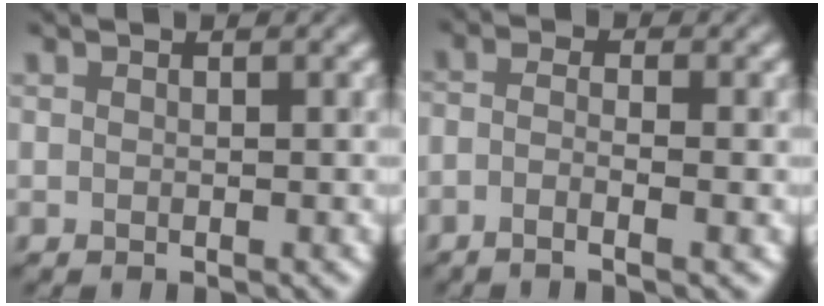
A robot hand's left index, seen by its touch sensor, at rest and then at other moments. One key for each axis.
{"total": 2.5, "fx": -1.5, "fy": 0.4, "fz": 2.0, "tx": -0.036, "ty": 0.004, "tz": -0.026}